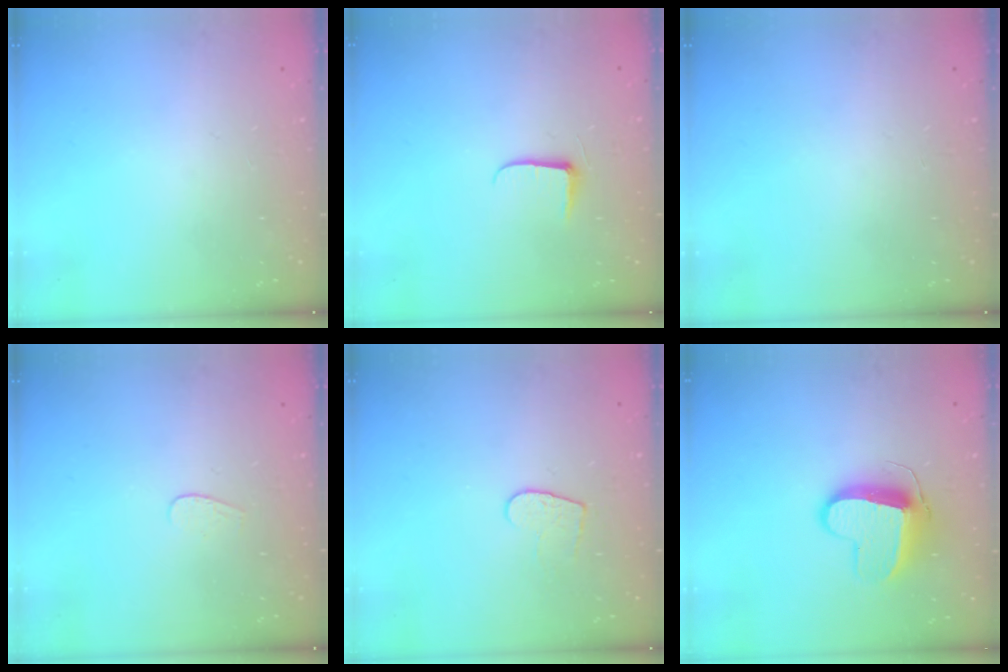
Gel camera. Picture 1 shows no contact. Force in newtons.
{"total": 5.8, "press": 5.8, "slide": 0.9}
{"total": 0.0}
{"total": 3.5, "press": 3.5, "slide": 0.3}
{"total": 6.7, "press": 6.7, "slide": 0.4}
{"total": 11.7, "press": 11.7, "slide": 0.9}